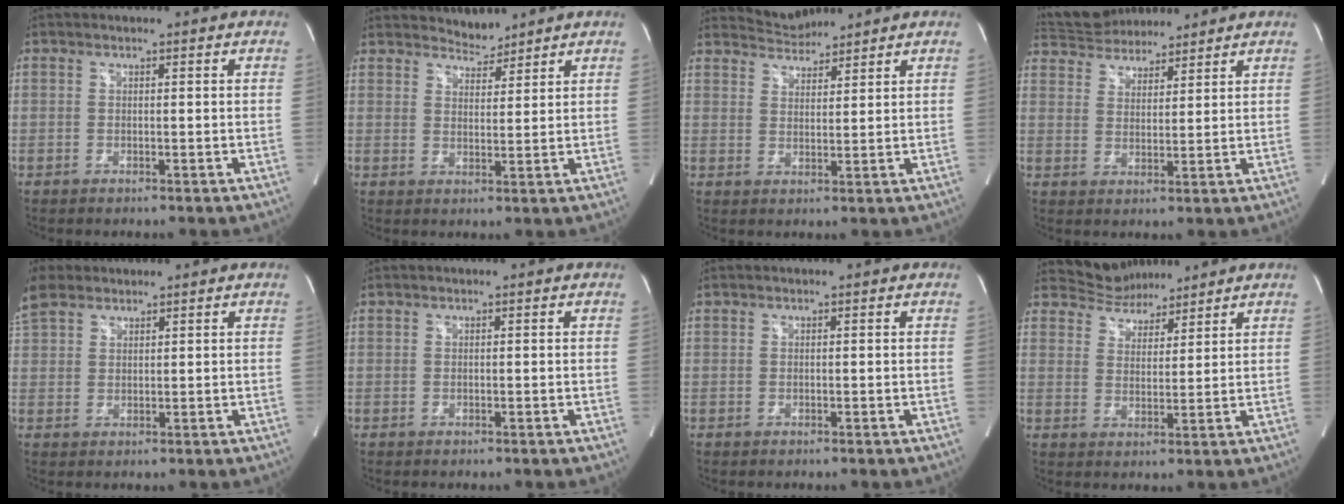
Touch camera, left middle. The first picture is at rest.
{"total": 3.3, "force": [3.2, 0.9, -0.2], "torque": [0.003, 0.002, 0.054]}
{"total": 4.1, "force": [4.1, 0.4, -0.3], "torque": [0.001, 0.008, 0.074]}
{"total": 9.9, "force": [9.1, 2.8, 2.6], "torque": [-0.046, 0.019, 0.156]}
{"total": 5.7, "force": [4.3, 3.1, 2.2], "torque": [-0.065, 0.022, 0.094]}
{"total": 0.0}
{"total": 0.0}
{"total": 6.8, "force": [6.4, 2.2, 0.6], "torque": [-0.013, 0.008, 0.113]}